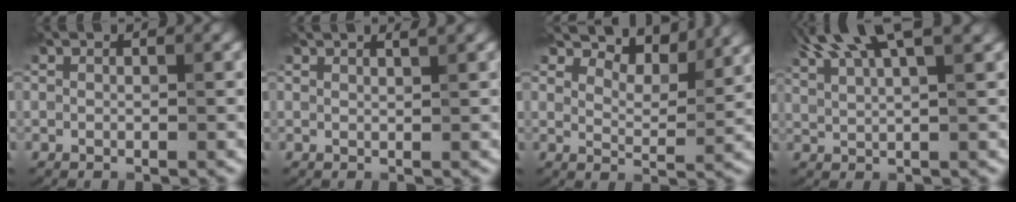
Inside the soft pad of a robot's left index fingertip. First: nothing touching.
{"total": 1.3, "force": [1.0, 0.3, 0.8], "torque": [-0.004, 0.000, 0.009]}
{"total": 6.4, "force": [5.7, 1.9, 2.4], "torque": [-0.047, 0.004, 0.077]}
{"total": 8.5, "force": [5.7, 2.3, 5.9], "torque": [-0.091, 0.028, 0.076]}